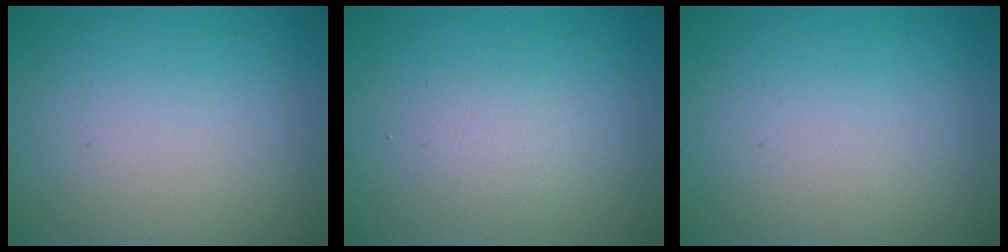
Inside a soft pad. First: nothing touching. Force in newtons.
{"total": 1.4, "press": 1.3, "slide": 0.1}
{"total": 0.0}